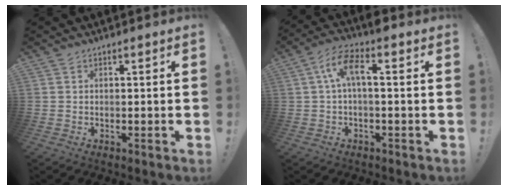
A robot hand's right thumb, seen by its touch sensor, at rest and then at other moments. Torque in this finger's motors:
{"motor_torque": [0.65, 0.83, 0.87, -0.32, 0.15]}